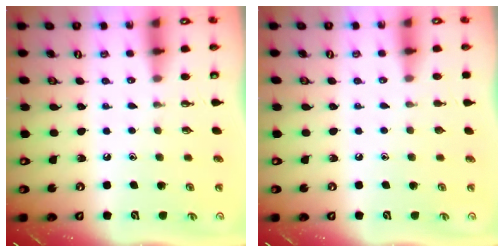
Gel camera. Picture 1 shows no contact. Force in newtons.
{"total": 0.0}